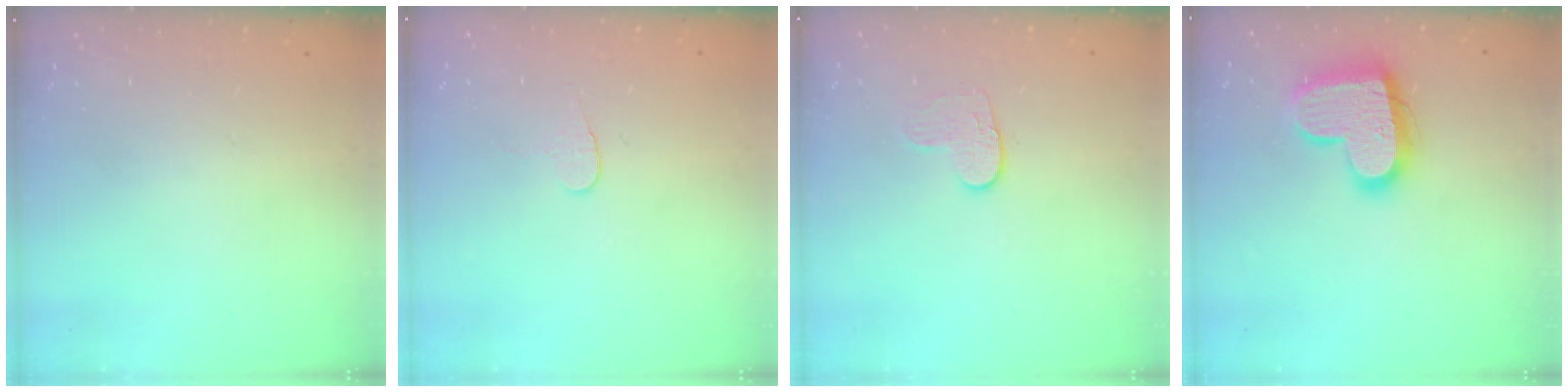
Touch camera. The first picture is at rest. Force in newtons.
{"total": 3.9, "press": 3.9, "slide": 0.4}
{"total": 7.9, "press": 7.8, "slide": 0.6}
{"total": 16.3, "press": 16.3, "slide": 1.3}